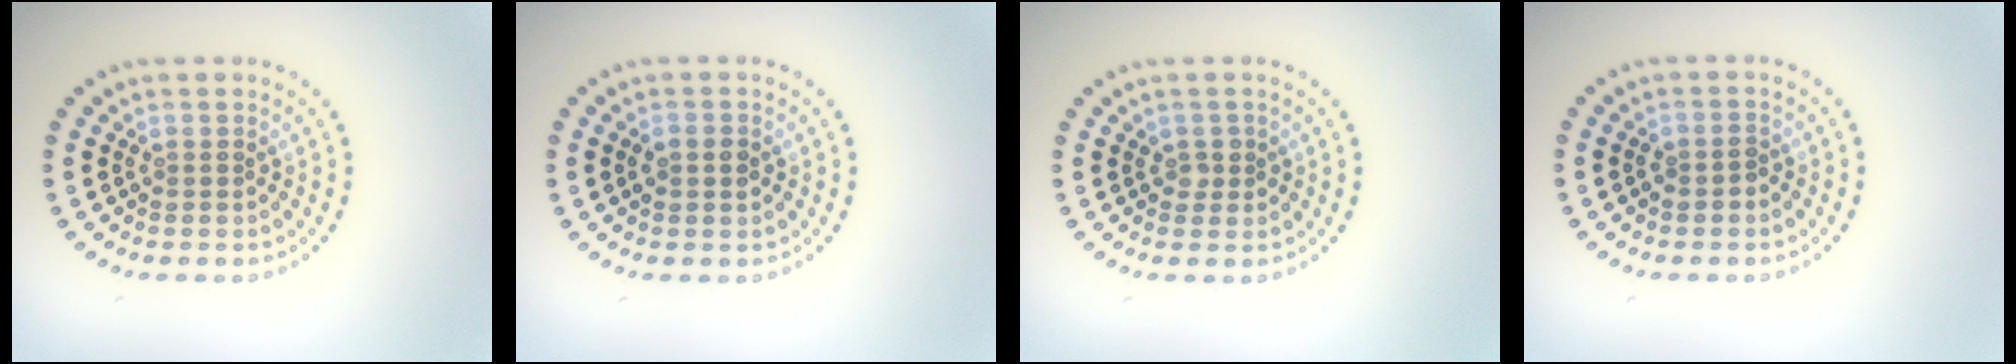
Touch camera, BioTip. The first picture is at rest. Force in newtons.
{"total": 1.8, "press": 1.8, "slide": 0.0}
{"total": 1.0, "press": 1.0, "slide": 0.2}
{"total": 1.1, "press": 1.0, "slide": 0.3}